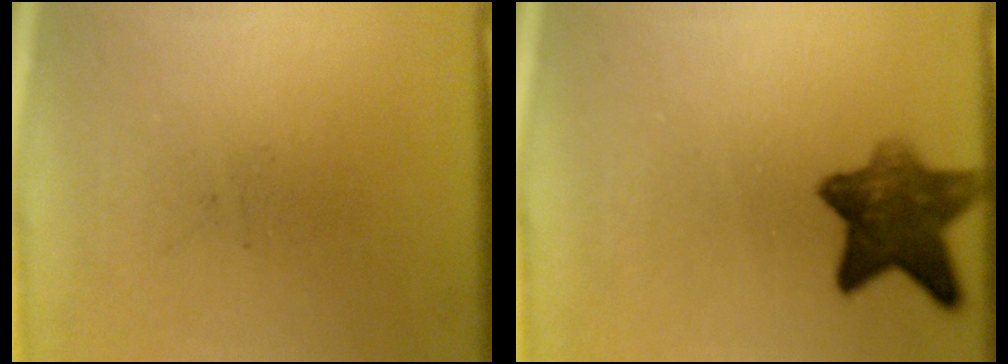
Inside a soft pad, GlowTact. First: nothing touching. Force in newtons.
{"total": 8.5}